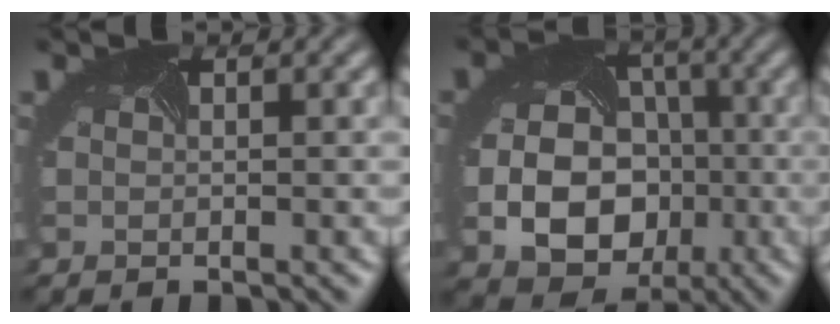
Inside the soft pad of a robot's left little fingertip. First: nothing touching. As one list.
[{"total": 11.3, "force": [-2.3, 9.4, 5.8], "torque": [-0.088, -0.041, -0.043]}]